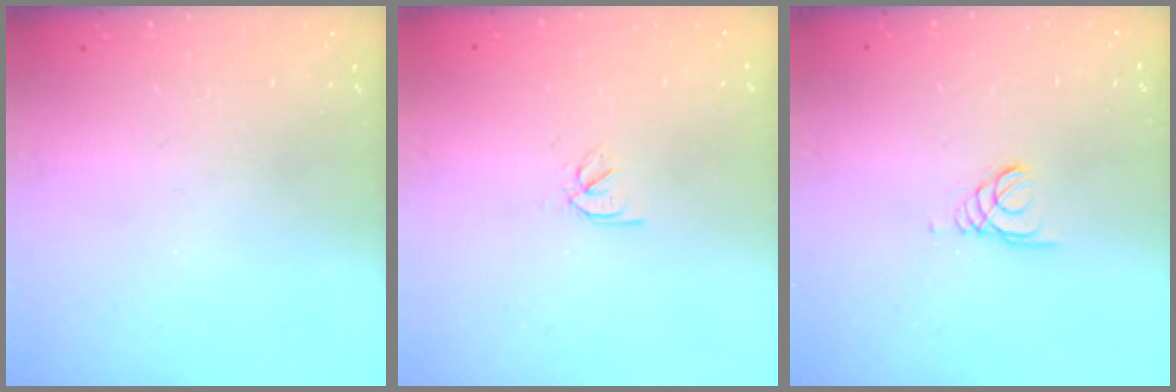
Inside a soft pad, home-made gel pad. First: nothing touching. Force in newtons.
{"total": 2.4, "press": 2.3, "slide": 0.7}
{"total": 1.0, "press": 1.0, "slide": 0.1}